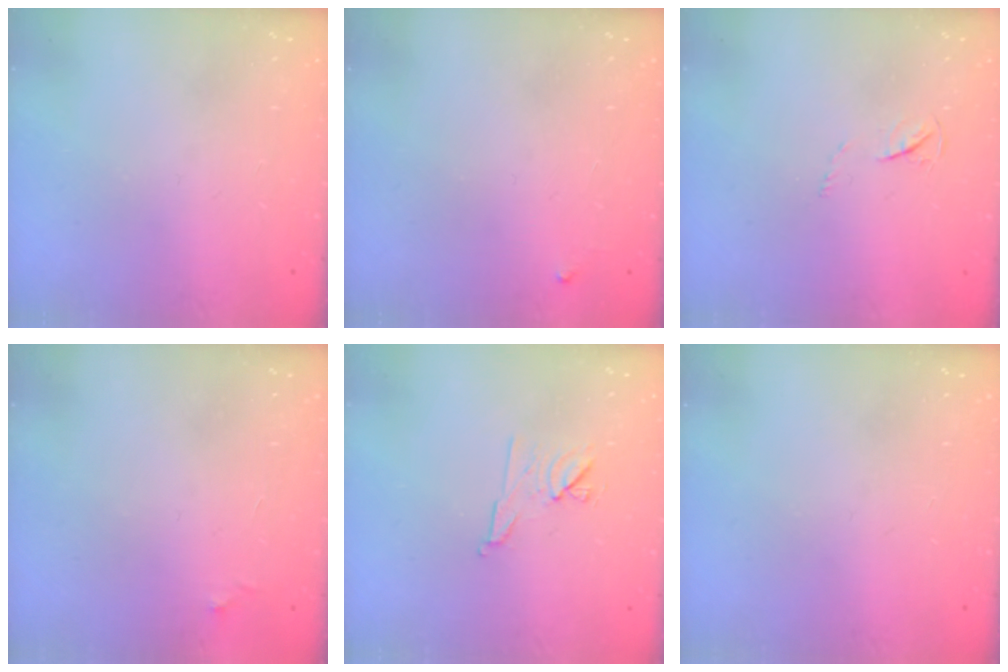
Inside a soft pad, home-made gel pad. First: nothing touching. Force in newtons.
{"total": 3.6, "press": 3.6, "slide": 0.4}
{"total": 3.1, "press": 3.1, "slide": 0.5}
{"total": 3.3, "press": 3.2, "slide": 0.5}
{"total": 7.5, "press": 7.4, "slide": 1.3}
{"total": 0.0}